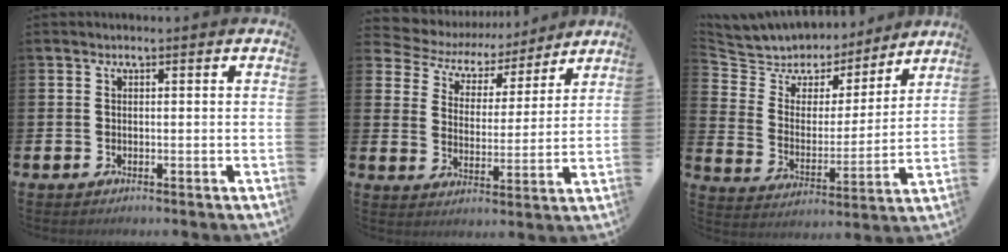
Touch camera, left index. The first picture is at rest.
{"total": 6.2, "force": [5.3, 3.2, 0.5], "torque": [-0.046, -0.041, 0.089]}
{"total": 7.2, "force": [6.4, 3.2, 0.2], "torque": [-0.058, -0.051, 0.114]}